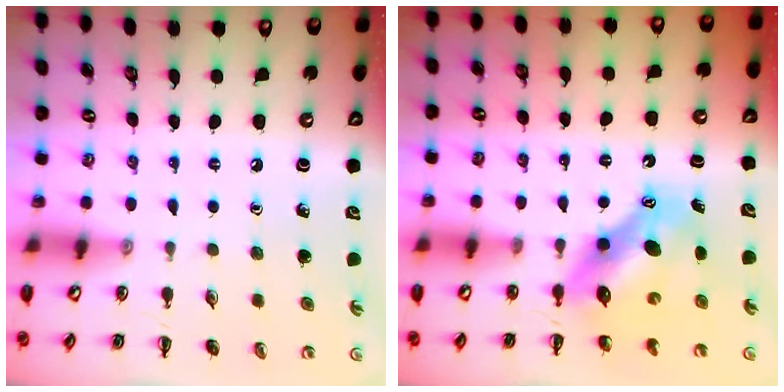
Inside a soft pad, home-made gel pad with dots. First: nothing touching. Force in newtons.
{"total": 7.4, "press": 7.1, "slide": 2.0}